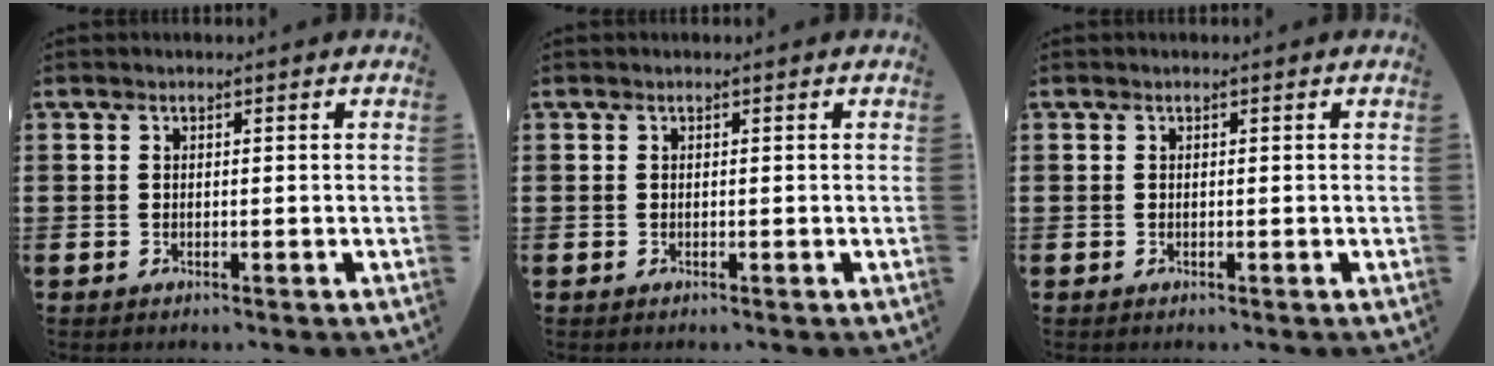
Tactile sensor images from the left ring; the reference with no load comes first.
{"total": 0.0}
{"total": 0.0}